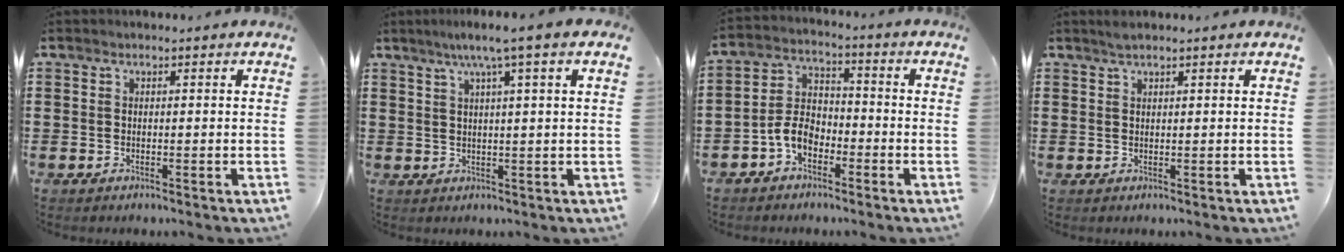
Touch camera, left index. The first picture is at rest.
{"total": 4.4, "force": [2.2, -0.7, 3.8], "torque": [-0.077, -0.001, 0.033]}
{"total": 5.5, "force": [-3.3, 3.3, 3.0], "torque": [-0.083, 0.006, -0.071]}
{"total": 1.4, "force": [1.0, 0.1, 0.9], "torque": [-0.019, 0.001, 0.019]}